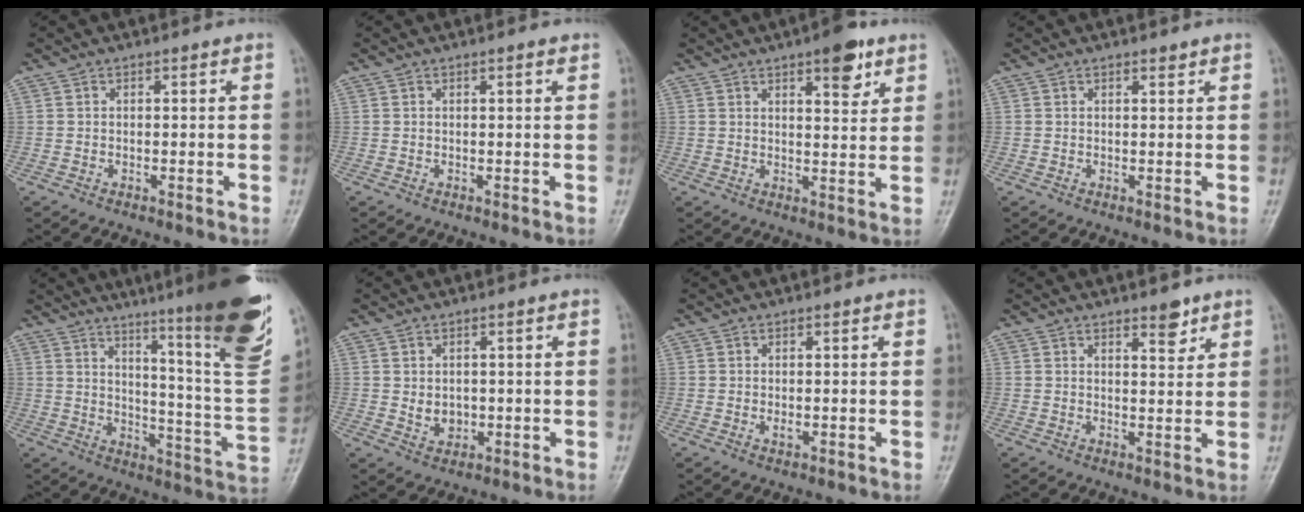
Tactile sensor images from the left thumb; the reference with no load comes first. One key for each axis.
{"total": 0.9, "fx": 0.5, "fy": 0.0, "fz": 0.7, "tx": -0.010, "ty": -0.001, "tz": 0.006}
{"total": 7.3, "fx": 4.3, "fy": 2.6, "fz": 5.2, "tx": -0.053, "ty": -0.021, "tz": 0.056}
{"total": 0.9, "fx": 0.8, "fy": 0.3, "fz": 0.4, "tx": -0.007, "ty": -0.006, "tz": 0.012}
{"total": 26.5, "fx": 17.2, "fy": 2.4, "fz": 20.1, "tx": -0.263, "ty": -0.101, "tz": 0.238}
{"total": 3.1, "fx": 0.2, "fy": 2.5, "fz": 1.9, "tx": -0.021, "ty": -0.005, "tz": 0.012}
{"total": 1.0, "fx": 0.1, "fy": 0.6, "fz": 0.8, "tx": -0.011, "ty": -0.002, "tz": 0.004}
{"total": 3.6, "fx": 2.6, "fy": 1.4, "fz": 2.1, "tx": -0.015, "ty": -0.018, "tz": 0.038}